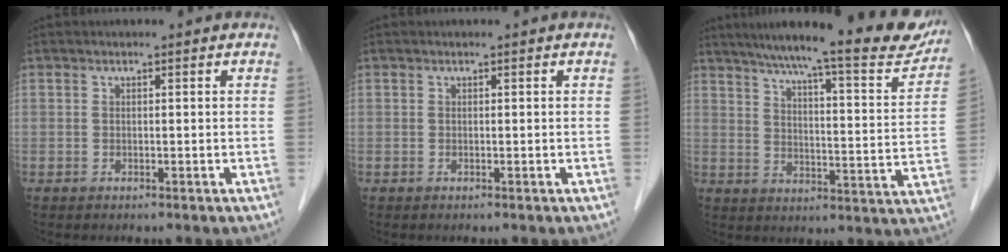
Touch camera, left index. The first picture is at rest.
{"total": 0.0}
{"total": 22.9, "force": [19.6, 2.4, 11.5], "torque": [-0.168, -0.027, 0.248]}